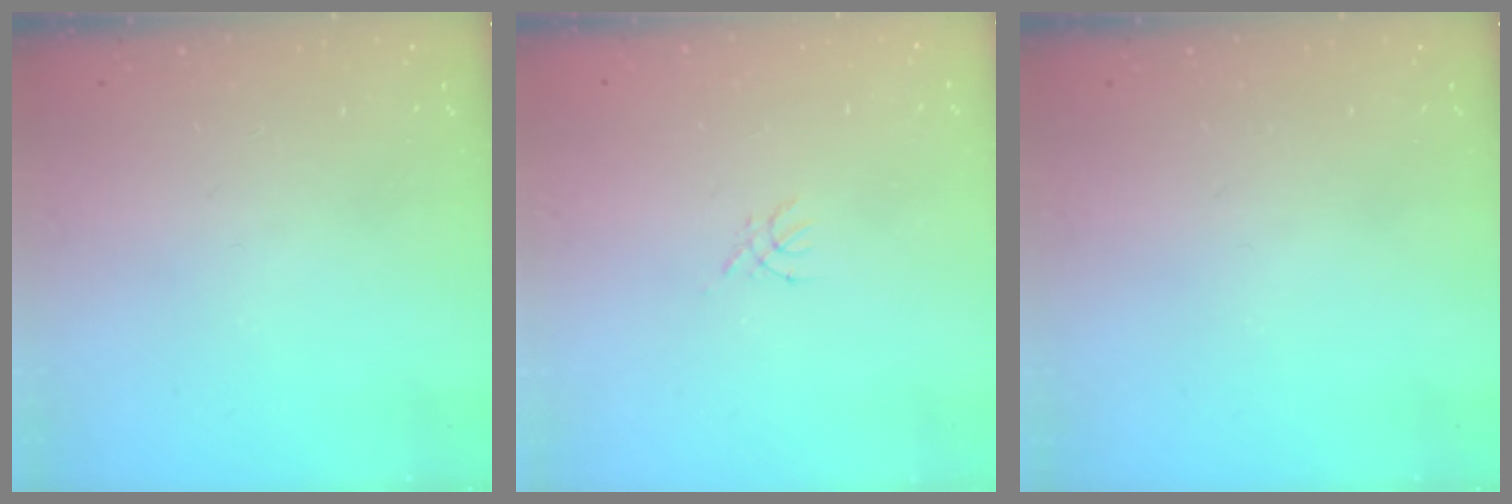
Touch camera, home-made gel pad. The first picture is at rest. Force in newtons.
{"total": 1.4, "press": 1.4, "slide": 0.3}
{"total": 0.0}